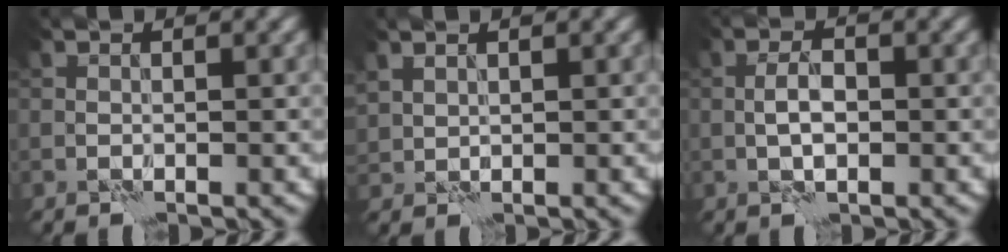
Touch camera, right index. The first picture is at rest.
{"total": 1.2, "force": [1.1, 0.5, 0.3], "torque": [-0.010, 0.005, 0.027]}
{"total": 2.5, "force": [-0.4, 1.1, 2.2], "torque": [-0.042, 0.005, -0.010]}